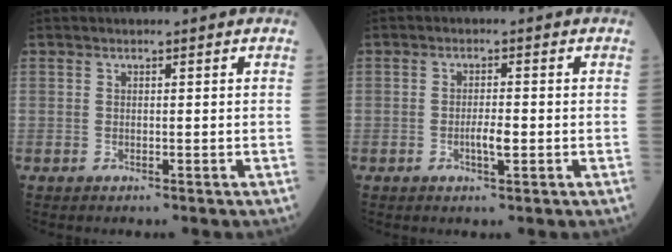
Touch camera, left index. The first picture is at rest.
{"total": 2.5, "force": [-0.7, 0.5, 2.3], "torque": [-0.045, 0.000, -0.011]}